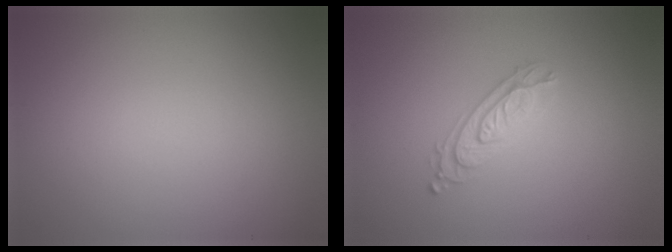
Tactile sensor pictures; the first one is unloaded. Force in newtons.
{"total": 2.6, "press": 2.3, "slide": 1.3}